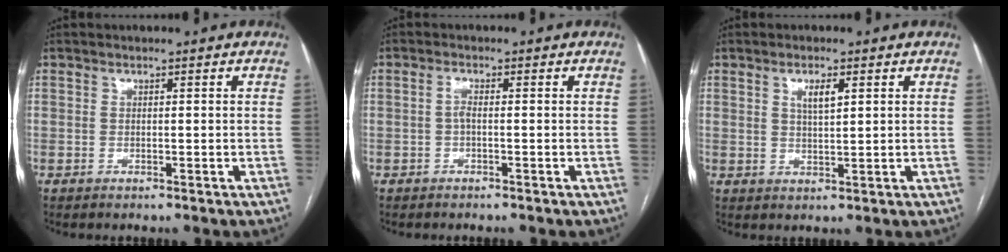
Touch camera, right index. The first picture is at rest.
{"total": 1.4, "force": [-0.4, 0.5, 1.3], "torque": [-0.027, 0.004, -0.010]}
{"total": 3.2, "force": [1.3, 0.9, 2.8], "torque": [-0.050, 0.000, 0.023]}